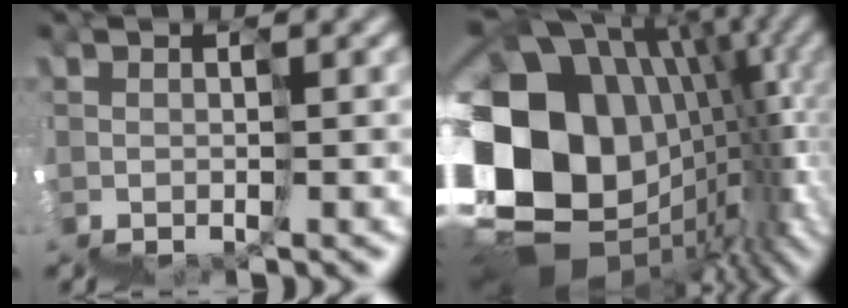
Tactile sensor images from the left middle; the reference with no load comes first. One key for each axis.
{"total": 14.3, "fx": -0.9, "fy": 12.1, "fz": 7.5, "tx": -0.174, "ty": 0.003, "tz": 0.011}